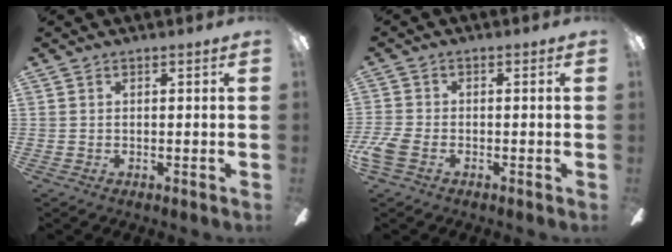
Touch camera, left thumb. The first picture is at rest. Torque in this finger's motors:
{"motor_torque": [-1.12, 1.23, 0.76, 0.24, 0.05]}